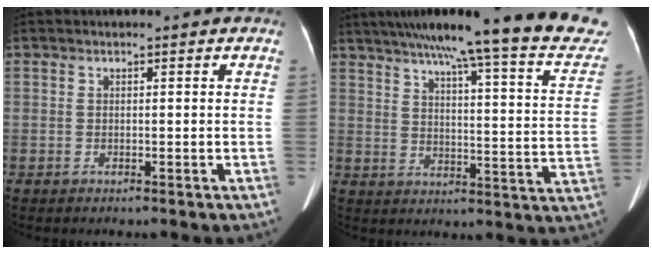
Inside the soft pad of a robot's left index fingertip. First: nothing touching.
{"total": 27.7, "force": [23.4, 1.6, 14.8], "torque": [-0.206, -0.047, 0.291]}